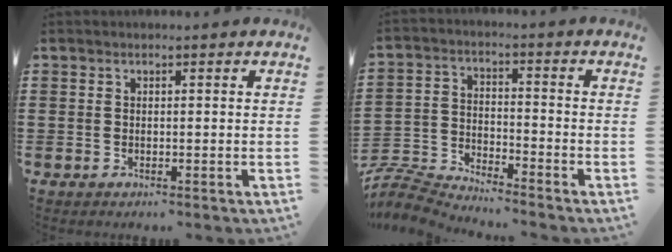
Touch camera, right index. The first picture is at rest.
{"total": 6.0, "force": [-6.0, 0.3, 0.4], "torque": [-0.038, -0.004, -0.129]}